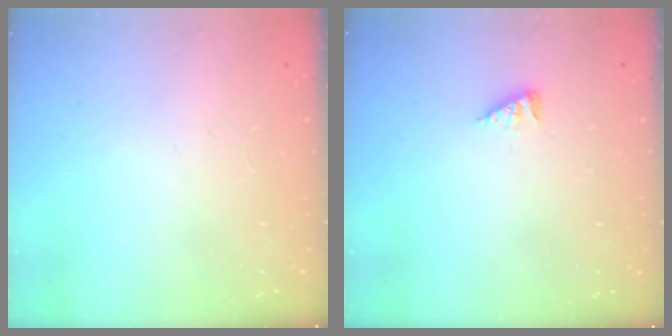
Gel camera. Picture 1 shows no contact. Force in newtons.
{"total": 2.5, "press": 2.5, "slide": 0.4}